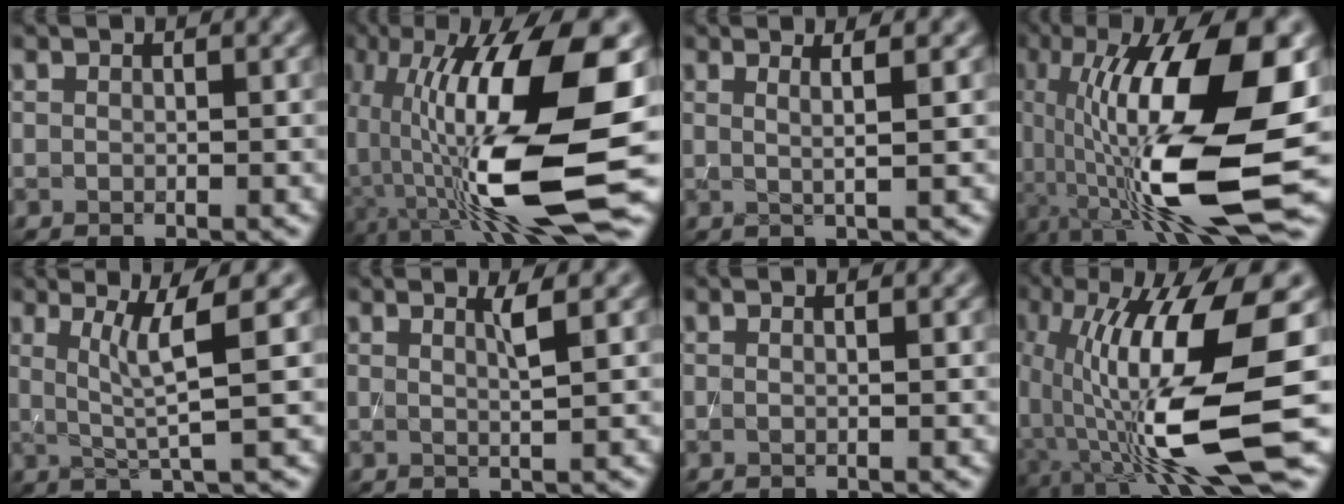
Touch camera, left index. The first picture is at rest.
{"total": 14.4, "force": [-2.4, 3.5, 13.7], "torque": [-0.246, 0.014, -0.042]}
{"total": 2.2, "force": [0.8, 0.7, 1.9], "torque": [-0.029, 0.006, -0.003]}
{"total": 14.2, "force": [-1.3, 3.9, 13.6], "torque": [-0.240, -0.003, -0.023]}
{"total": 4.2, "force": [1.2, 0.4, 4.0], "torque": [-0.075, -0.004, 0.029]}
{"total": 1.8, "force": [0.7, 0.3, 1.6], "torque": [-0.023, -0.002, 0.008]}
{"total": 0.6, "force": [0.2, 0.2, 0.5], "torque": [-0.007, -0.001, -0.003]}
{"total": 11.9, "force": [-1.5, 2.7, 11.5], "torque": [-0.208, -0.014, -0.028]}